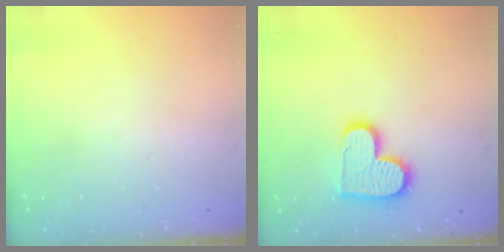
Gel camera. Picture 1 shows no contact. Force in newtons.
{"total": 13.8, "press": 13.7, "slide": 1.1}